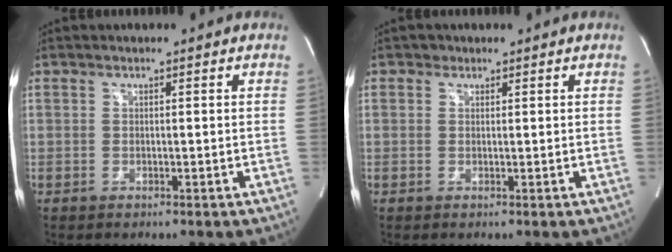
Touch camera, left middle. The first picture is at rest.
{"total": 1.0, "force": [0.6, 0.8, 0.1], "torque": [0.002, 0.000, 0.006]}